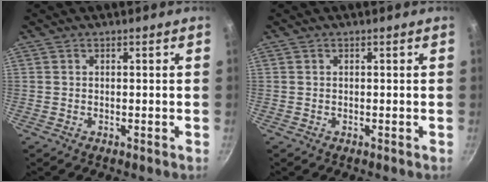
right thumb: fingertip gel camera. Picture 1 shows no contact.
{"total": 0.0}